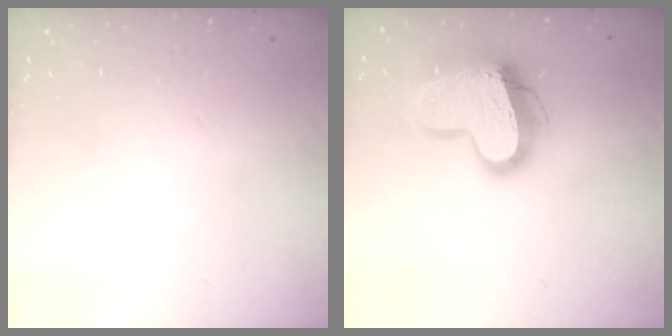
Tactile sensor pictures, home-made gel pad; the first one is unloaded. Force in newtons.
{"total": 16.7, "press": 16.6, "slide": 1.4}